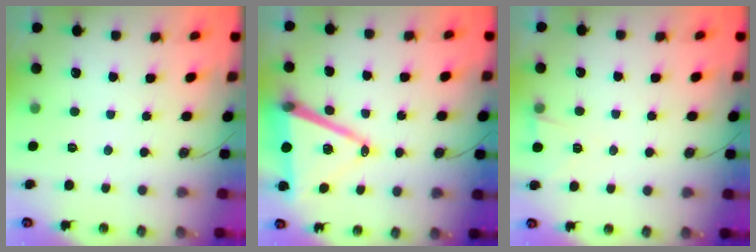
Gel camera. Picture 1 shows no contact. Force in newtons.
{"total": 15.5, "press": 14.9, "slide": 4.0}
{"total": 5.5, "press": 3.4, "slide": 4.4}